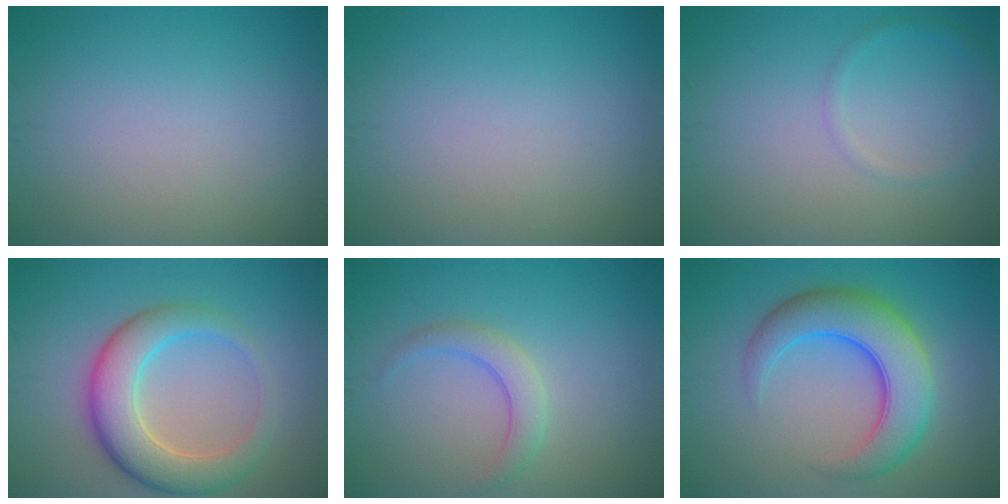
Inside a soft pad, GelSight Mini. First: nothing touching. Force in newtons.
{"total": 0.0}
{"total": 1.1, "press": 1.1, "slide": 0.1}
{"total": 6.4, "press": 6.4, "slide": 0.3}
{"total": 2.4, "press": 2.4, "slide": 0.1}
{"total": 7.5, "press": 7.5, "slide": 0.1}